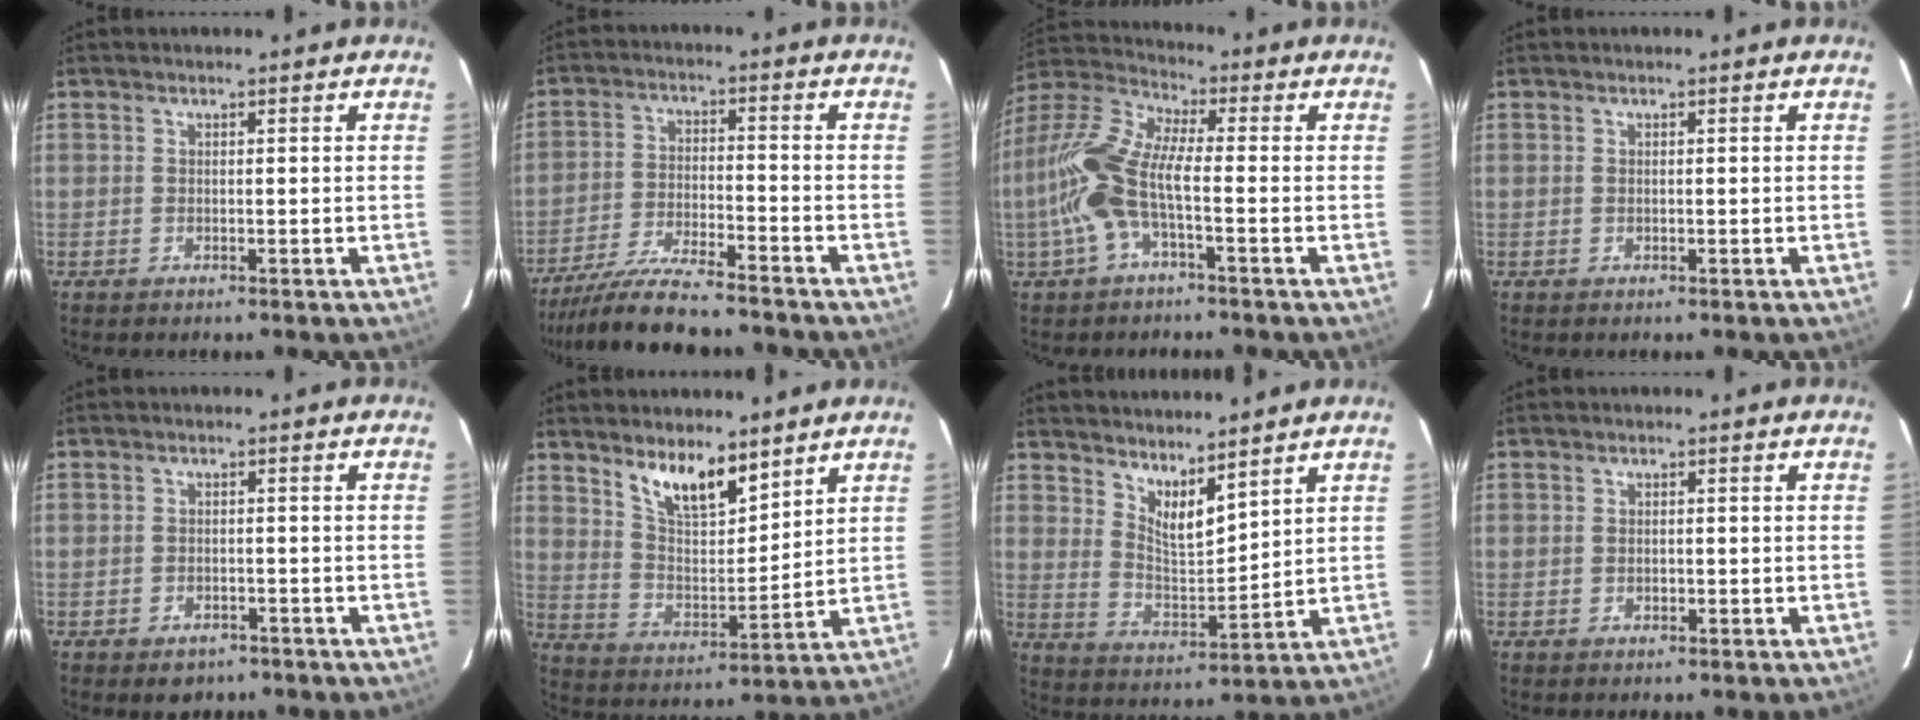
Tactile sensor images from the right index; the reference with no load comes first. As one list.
[{"total": 13.1, "force": [-12.0, 0.9, 5.3], "torque": [-0.118, -0.019, -0.207]}, {"total": 12.1, "force": [-2.9, 3.5, 11.2], "torque": [-0.246, 0.005, -0.062]}, {"total": 0.0}, {"total": 4.0, "force": [-2.8, 2.6, 1.2], "torque": [-0.028, 0.002, -0.033]}, {"total": 11.0, "force": [7.9, 3.8, 6.6], "torque": [-0.114, -0.005, 0.149]}, {"total": 7.8, "force": [6.1, 2.1, 4.4], "torque": [-0.072, -0.012, 0.112]}, {"total": 1.1, "force": [-0.3, 0.9, 0.5], "torque": [-0.008, 0.002, -0.004]}]